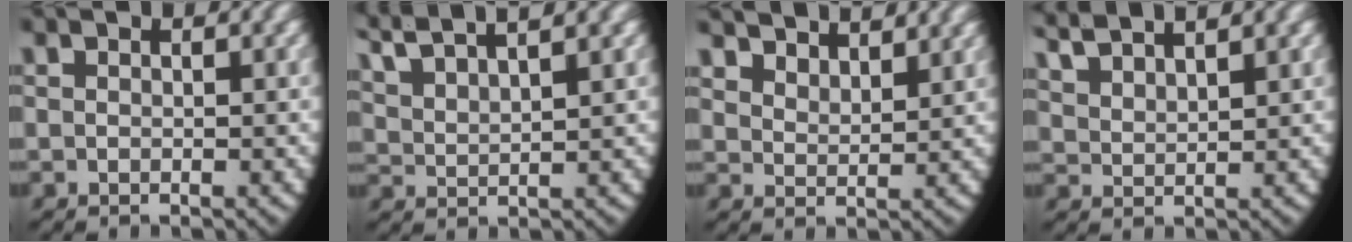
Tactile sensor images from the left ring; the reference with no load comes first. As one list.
[{"total": 5.0, "force": [4.2, 1.3, 2.3], "torque": [-0.067, 0.004, 0.079]}, {"total": 4.1, "force": [3.7, 1.1, 1.2], "torque": [-0.026, -0.005, 0.067]}, {"total": 3.9, "force": [3.5, 0.9, 1.4], "torque": [-0.037, 0.002, 0.070]}]